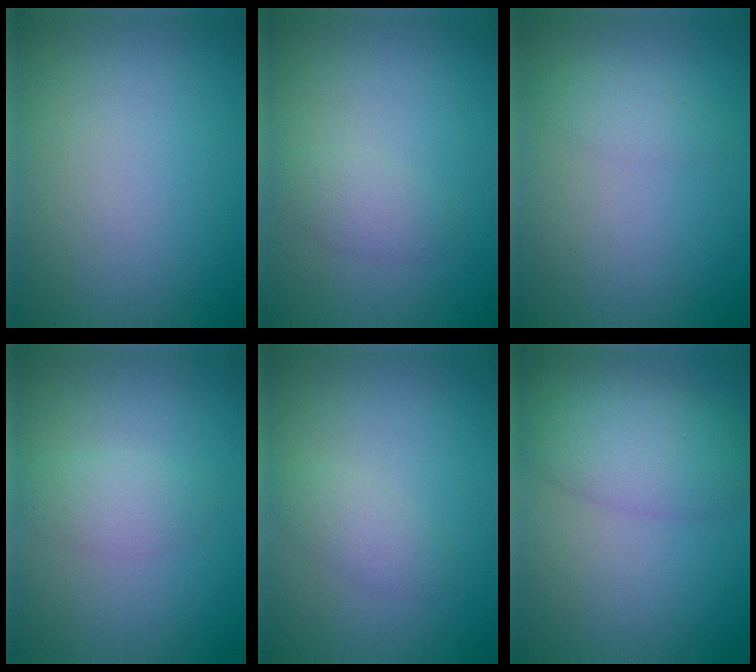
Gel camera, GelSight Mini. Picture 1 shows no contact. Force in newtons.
{"total": 1.8, "press": 1.8, "slide": 0.1}
{"total": 1.3, "press": 1.3, "slide": 0.0}
{"total": 2.0, "press": 2.0, "slide": 0.1}
{"total": 1.7, "press": 1.7, "slide": 0.1}
{"total": 5.4, "press": 5.4, "slide": 0.2}